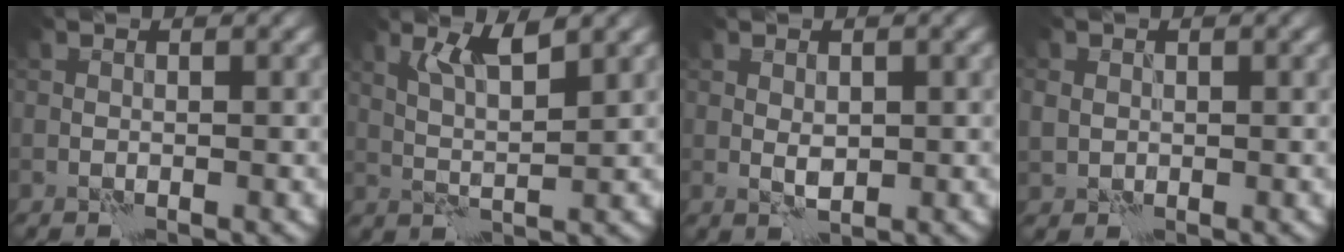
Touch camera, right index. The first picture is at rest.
{"total": 3.1, "force": [1.9, 0.3, 2.5], "torque": [-0.053, -0.003, 0.038]}
{"total": 1.3, "force": [0.1, 0.7, 1.1], "torque": [-0.023, 0.001, 0.005]}
{"total": 1.4, "force": [0.2, 1.4, 0.3], "torque": [-0.008, -0.001, 0.003]}